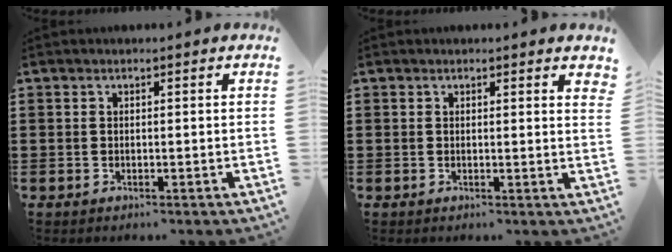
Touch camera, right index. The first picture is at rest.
{"total": 0.8, "force": [0.7, 0.2, 0.4], "torque": [-0.003, 0.000, 0.011]}